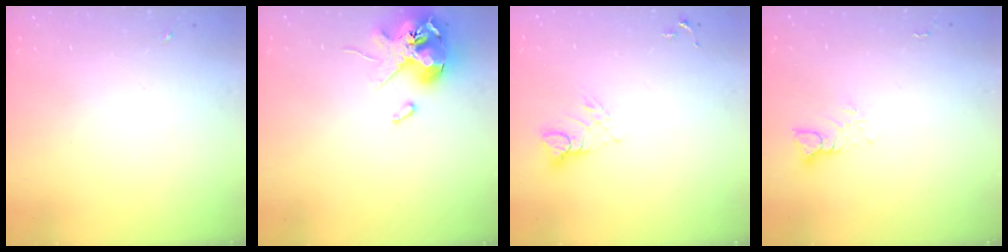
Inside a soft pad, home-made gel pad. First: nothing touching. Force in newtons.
{"total": 13.6, "press": 13.5, "slide": 1.9}
{"total": 5.3, "press": 5.2, "slide": 0.4}
{"total": 3.8, "press": 3.8, "slide": 0.2}